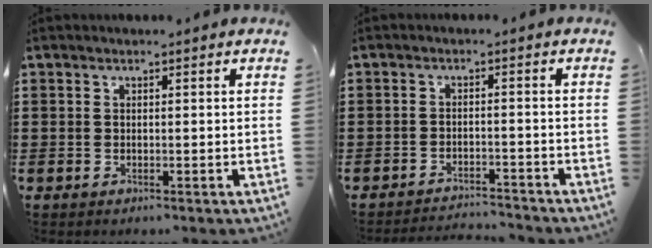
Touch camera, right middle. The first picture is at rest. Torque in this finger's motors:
{"motor_torque": [0.02, -0.02, 0.00, 0.00]}